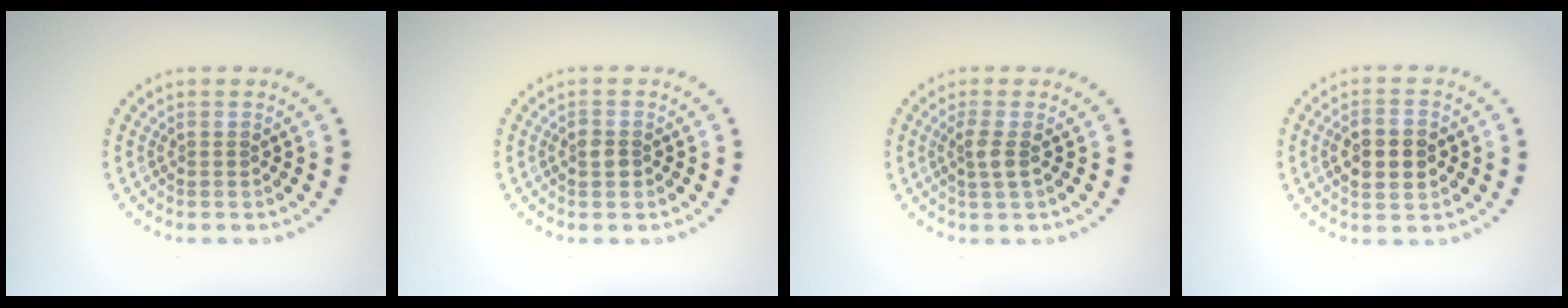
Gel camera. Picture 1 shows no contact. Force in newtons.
{"total": 1.2, "press": 1.2, "slide": 0.2}
{"total": 1.7, "press": 1.4, "slide": 0.9}
{"total": 3.9, "press": 3.9, "slide": 0.2}